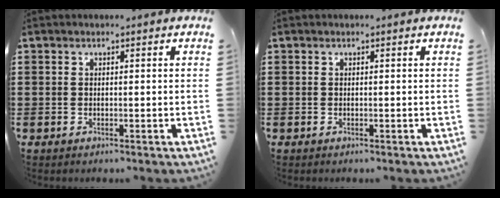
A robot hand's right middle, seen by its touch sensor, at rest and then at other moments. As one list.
[{"total": 0.0}]